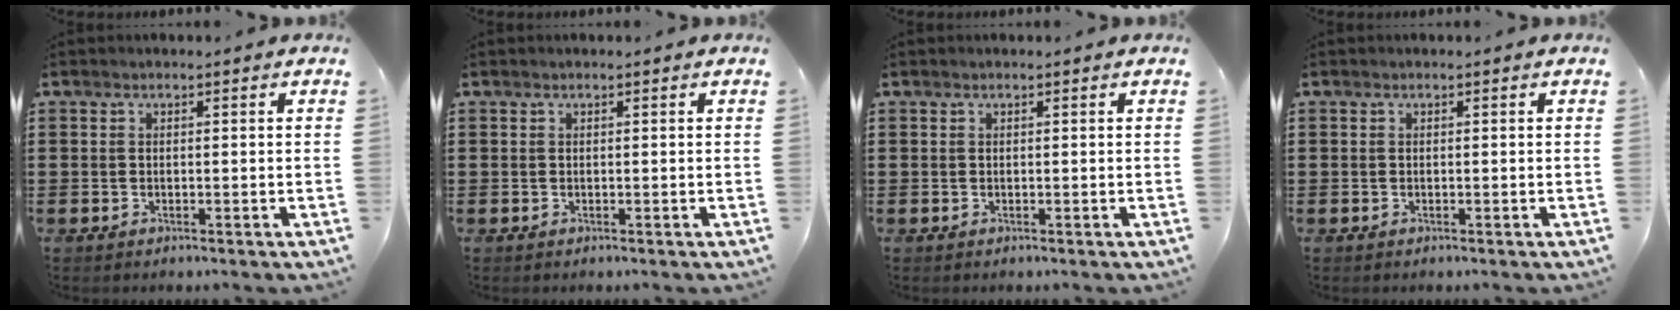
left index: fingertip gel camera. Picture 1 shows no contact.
{"total": 0.0}
{"total": 0.0}
{"total": 0.0}